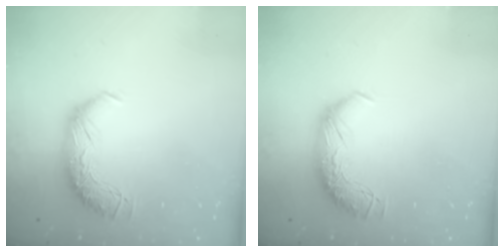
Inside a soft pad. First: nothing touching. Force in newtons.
{"total": 0.0}